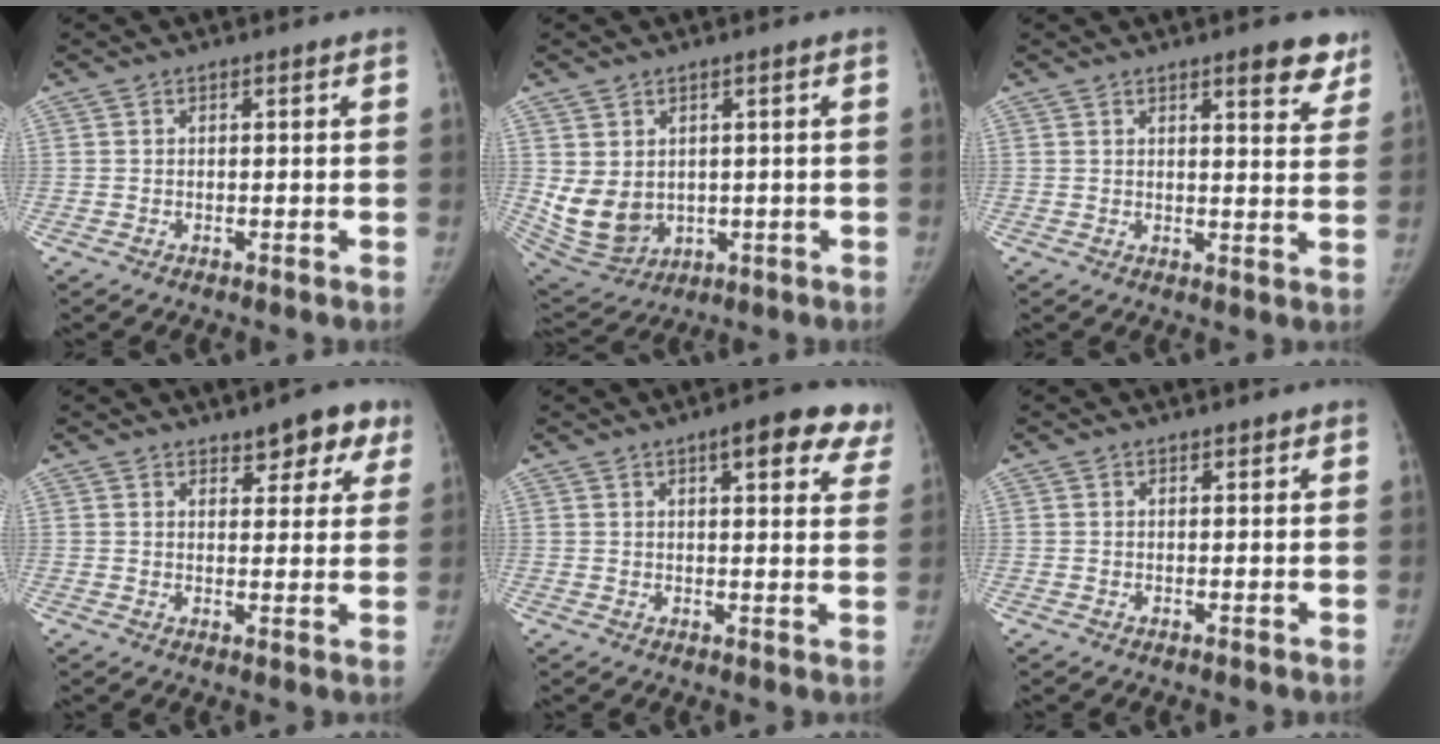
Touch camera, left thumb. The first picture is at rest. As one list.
[{"total": 9.2, "force": [0.6, 7.4, 5.4], "torque": [-0.092, -0.014, 0.043]}, {"total": 6.7, "force": [4.6, 2.0, 4.4], "torque": [-0.028, -0.025, 0.055]}, {"total": 7.2, "force": [4.7, 3.6, 4.1], "torque": [-0.008, -0.020, 0.058]}, {"total": 12.6, "force": [7.7, 4.2, 9.1], "torque": [-0.075, -0.023, 0.083]}, {"total": 0.8, "force": [0.7, 0.3, 0.3], "torque": [-0.003, -0.004, 0.009]}]